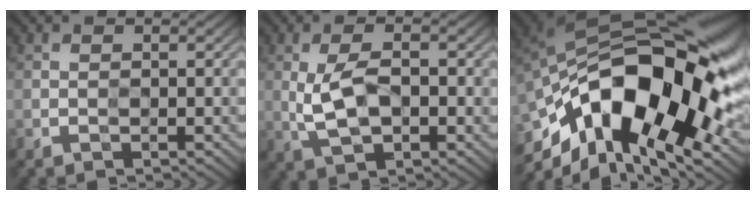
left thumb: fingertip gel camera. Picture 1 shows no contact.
{"total": 5.0, "force": [0.2, 2.3, 4.5], "torque": [-0.099, 0.002, 0.006]}
{"total": 19.8, "force": [-3.9, 10.6, 16.3], "torque": [-0.308, -0.010, -0.057]}